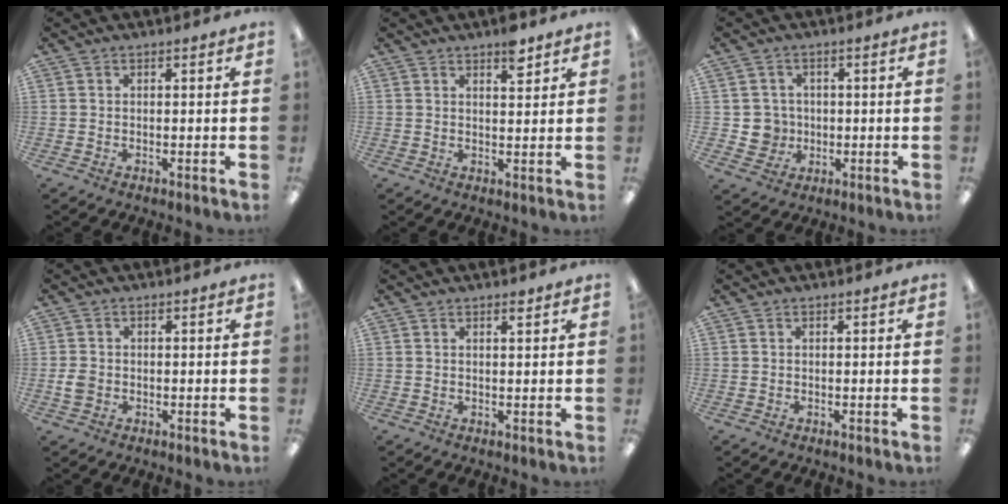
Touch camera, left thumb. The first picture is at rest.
{"total": 5.0, "force": [3.5, 1.8, 3.1], "torque": [-0.027, -0.021, 0.053]}
{"total": 5.2, "force": [-0.2, 5.1, 0.9], "torque": [-0.013, 0.008, -0.001]}
{"total": 3.1, "force": [-0.4, 2.5, 1.8], "torque": [-0.022, 0.004, -0.009]}
{"total": 1.3, "force": [1.1, 0.2, 0.6], "torque": [-0.005, -0.004, 0.018]}
{"total": 0.0}